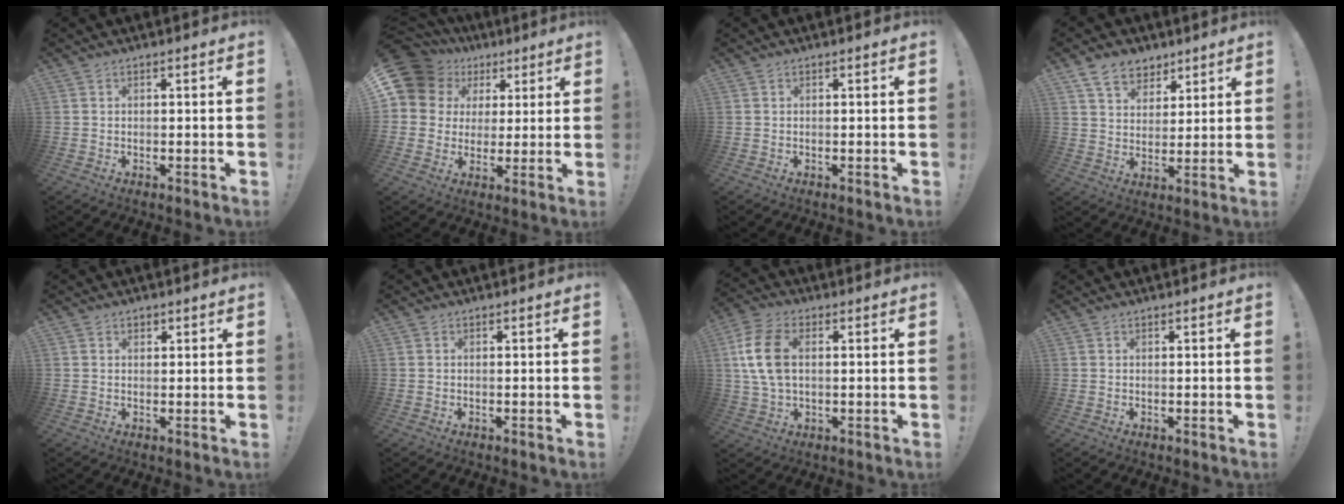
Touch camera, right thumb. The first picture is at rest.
{"total": 13.0, "force": [5.7, 10.5, 5.0], "torque": [-0.089, -0.025, 0.122]}
{"total": 0.0}
{"total": 9.7, "force": [6.7, 6.4, 2.7], "torque": [-0.052, -0.036, 0.134]}
{"total": 1.1, "force": [0.7, 0.8, 0.2], "torque": [-0.005, 0.002, 0.013]}
{"total": 0.0}
{"total": 11.3, "force": [1.6, 7.0, 8.8], "torque": [-0.182, 0.002, 0.032]}
{"total": 0.0}